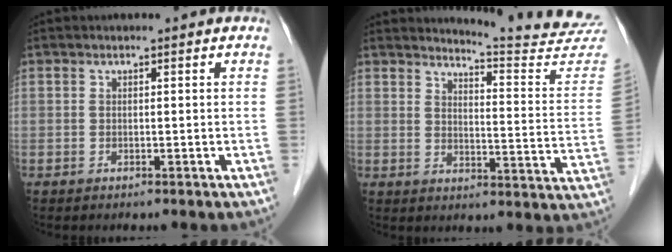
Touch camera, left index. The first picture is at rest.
{"total": 15.6, "force": [15.5, -1.3, 1.8], "torque": [-0.022, -0.130, 0.169]}